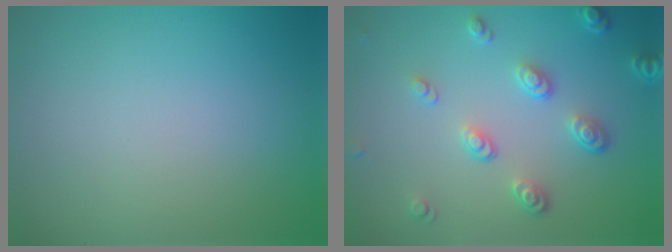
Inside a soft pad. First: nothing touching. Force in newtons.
{"total": 3.7, "press": 2.8, "slide": 2.3}